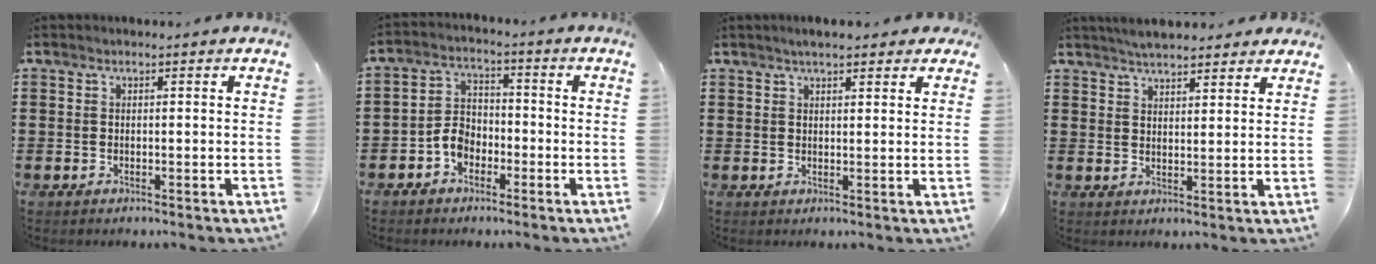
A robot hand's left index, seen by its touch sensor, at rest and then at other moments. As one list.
[{"total": 4.4, "force": [-2.4, 3.0, 2.1], "torque": [-0.058, 0.008, -0.053]}, {"total": 3.1, "force": [2.4, 0.8, 1.8], "torque": [-0.040, 0.007, 0.044]}, {"total": 4.0, "force": [3.8, 0.7, 1.1], "torque": [-0.030, -0.002, 0.071]}]